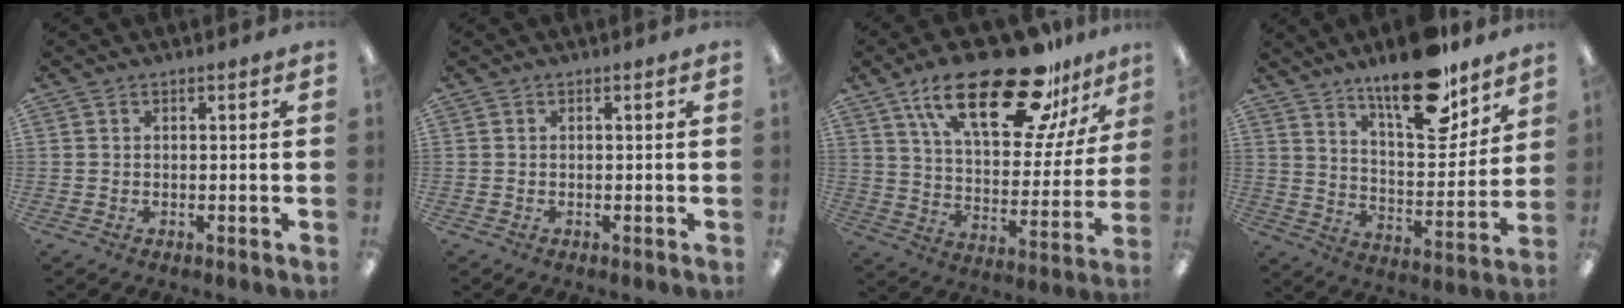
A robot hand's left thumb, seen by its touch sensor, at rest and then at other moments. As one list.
[{"total": 0.0}, {"total": 27.6, "force": [17.8, 10.6, 18.2], "torque": [-0.283, -0.101, 0.294]}, {"total": 19.5, "force": [14.7, 6.7, 10.9], "torque": [-0.164, -0.093, 0.246]}]